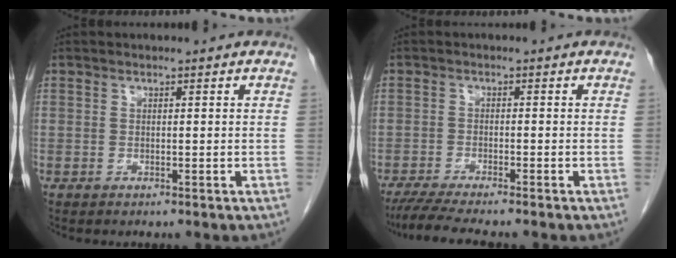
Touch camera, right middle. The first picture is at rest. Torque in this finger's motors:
{"motor_torque": [0.62, -0.43, 0.04, 0.01]}